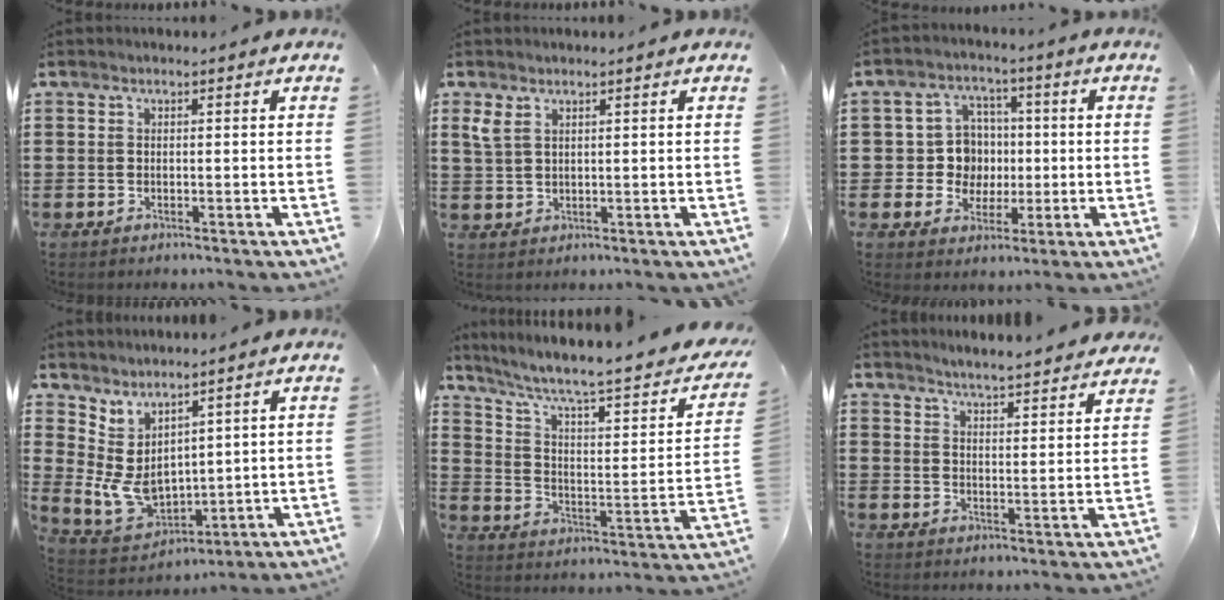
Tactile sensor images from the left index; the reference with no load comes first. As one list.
[{"total": 2.6, "force": [1.5, 1.3, 1.7], "torque": [-0.039, 0.004, 0.029]}, {"total": 7.3, "force": [0.2, 6.8, 2.5], "torque": [-0.066, 0.018, 0.007]}, {"total": 6.9, "force": [1.7, 5.0, 4.5], "torque": [-0.126, -0.012, 0.036]}, {"total": 7.1, "force": [4.7, 1.1, 5.2], "torque": [-0.111, -0.039, 0.067]}, {"total": 4.0, "force": [3.9, -0.5, 0.0], "torque": [-0.016, -0.025, 0.069]}]